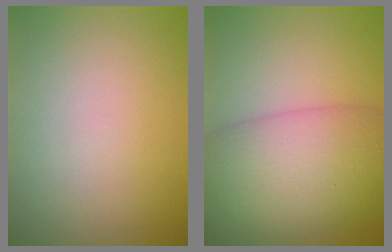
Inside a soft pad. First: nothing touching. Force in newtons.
{"total": 10.5, "press": 10.5, "slide": 0.4}